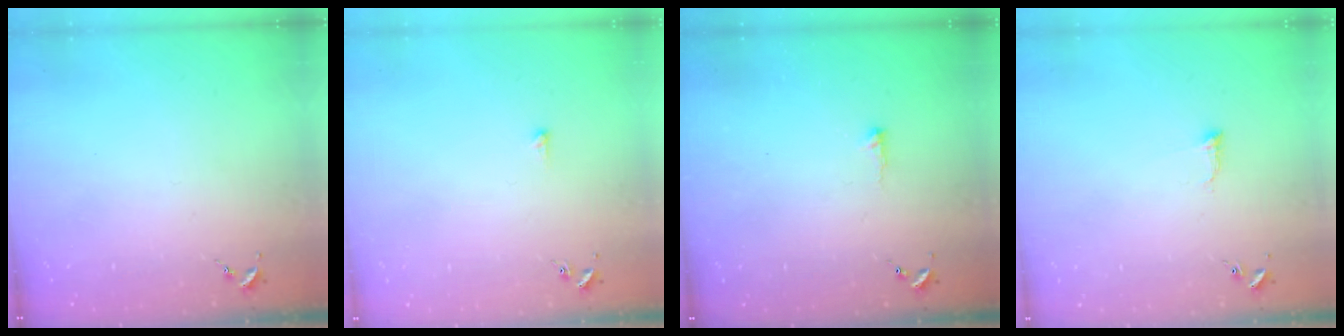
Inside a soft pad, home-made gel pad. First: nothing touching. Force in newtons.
{"total": 3.1, "press": 3.0, "slide": 0.6}
{"total": 4.2, "press": 4.1, "slide": 0.8}
{"total": 5.6, "press": 5.6, "slide": 0.5}